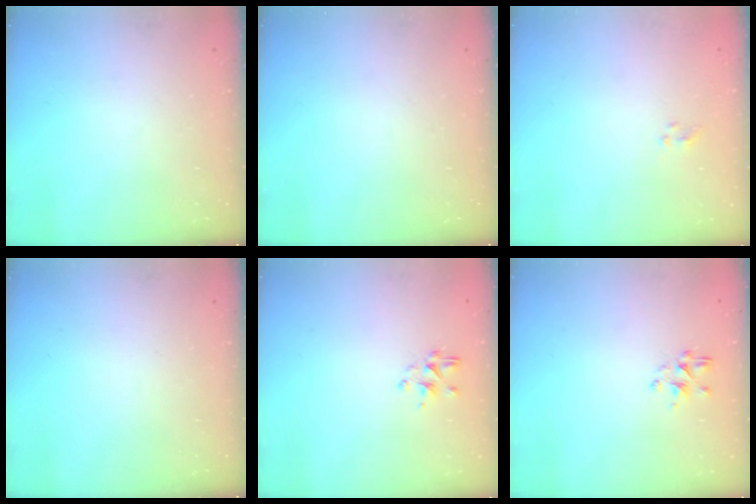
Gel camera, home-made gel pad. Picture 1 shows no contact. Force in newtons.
{"total": 0.0}
{"total": 1.2, "press": 1.0, "slide": 0.6}
{"total": 0.0}
{"total": 2.1, "press": 1.9, "slide": 0.9}
{"total": 2.1, "press": 1.9, "slide": 0.9}